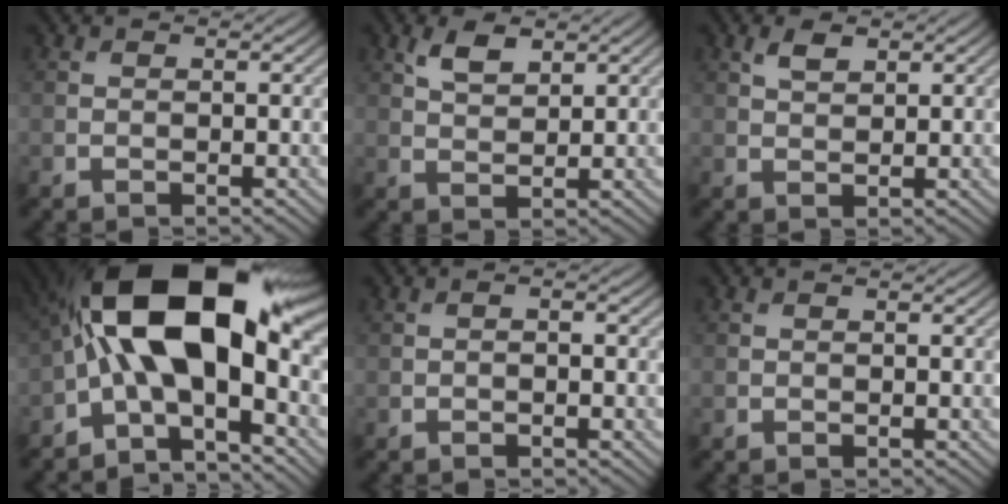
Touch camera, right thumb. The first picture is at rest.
{"total": 3.6, "force": [2.2, 1.7, 2.3], "torque": [-0.051, -0.001, 0.044]}
{"total": 2.1, "force": [1.3, 1.0, 1.4], "torque": [-0.029, 0.002, 0.026]}
{"total": 18.1, "force": [0.9, 8.0, 16.2], "torque": [-0.280, 0.028, -0.004]}
{"total": 0.7, "force": [-0.3, 0.2, 0.5], "torque": [-0.009, 0.001, -0.006]}
{"total": 0.0}